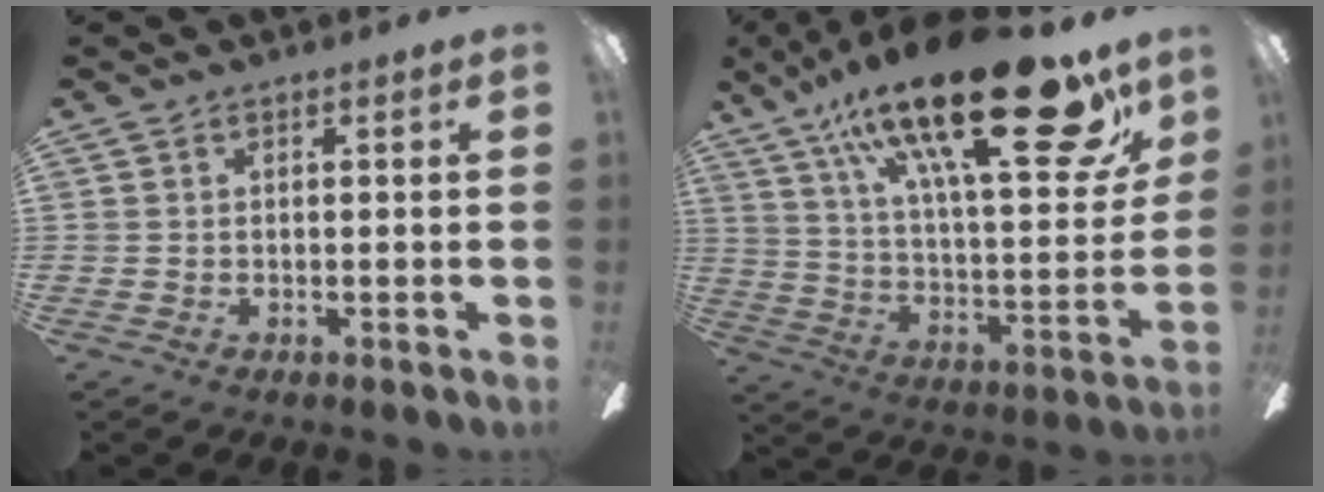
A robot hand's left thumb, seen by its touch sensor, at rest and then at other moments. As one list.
[{"total": 32.4, "force": [18.9, 11.5, 23.6], "torque": [-0.369, -0.100, 0.309]}]